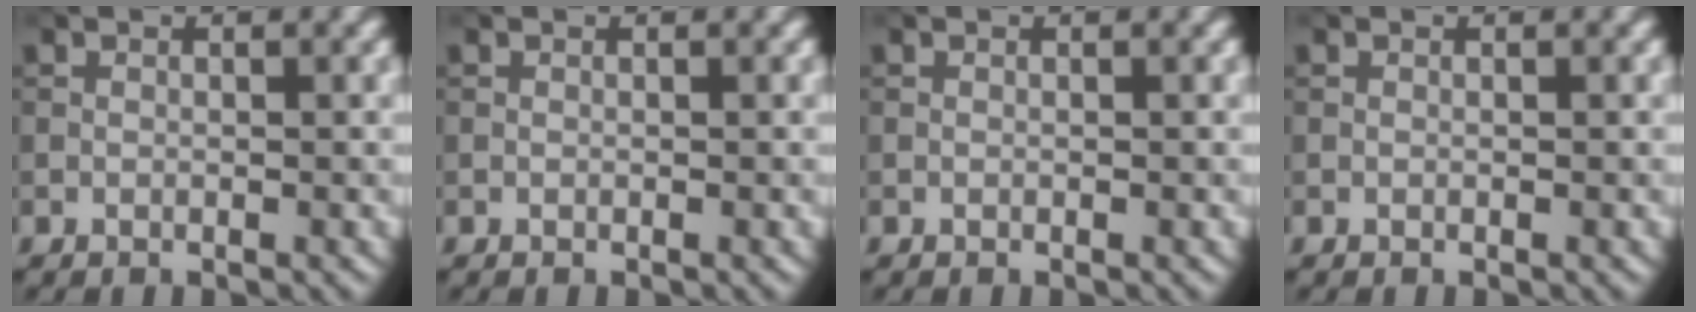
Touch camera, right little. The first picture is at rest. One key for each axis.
{"total": 0.0}
{"total": 0.0}
{"total": 0.0}